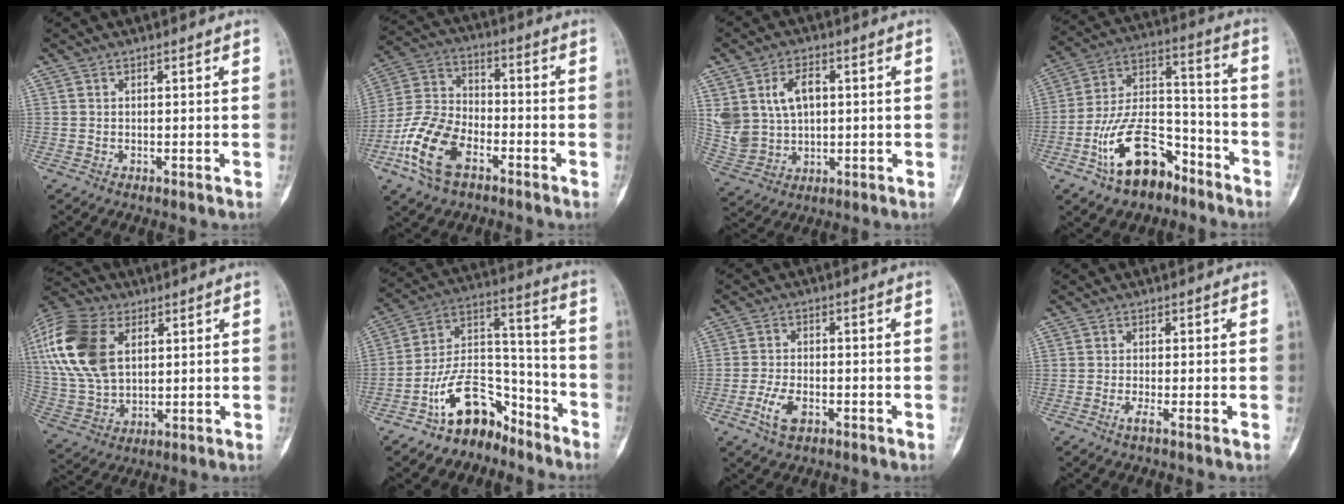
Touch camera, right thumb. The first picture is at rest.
{"total": 14.0, "force": [-6.7, 8.2, 9.2], "torque": [-0.188, 0.032, -0.134]}
{"total": 11.1, "force": [2.8, 7.7, 7.6], "torque": [-0.133, -0.001, 0.067]}
{"total": 17.2, "force": [-9.6, 9.4, 10.7], "torque": [-0.167, 0.089, -0.167]}
{"total": 21.0, "force": [6.4, 13.4, 14.9], "torque": [-0.325, 0.000, 0.121]}
{"total": 13.9, "force": [-9.6, 8.0, 6.2], "torque": [-0.081, 0.120, -0.174]}
{"total": 5.4, "force": [-2.4, 2.9, 3.9], "torque": [-0.079, 0.009, -0.045]}
{"total": 1.4, "force": [-0.6, -0.2, 1.2], "torque": [-0.034, -0.005, -0.018]}